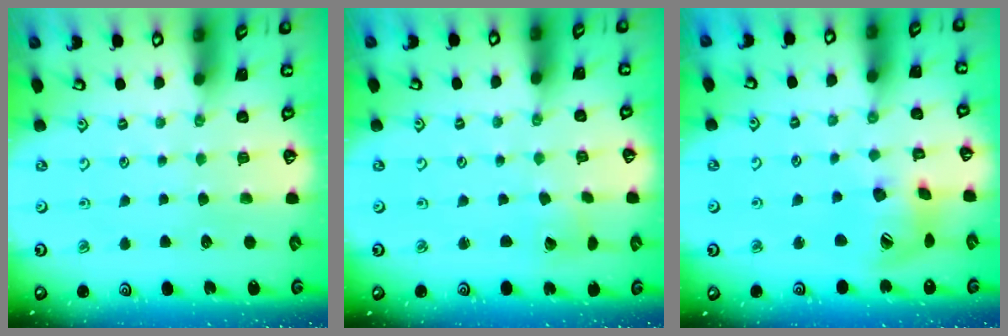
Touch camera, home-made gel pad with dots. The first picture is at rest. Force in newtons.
{"total": 2.7, "press": 2.7, "slide": 0.2}
{"total": 14.6, "press": 14.5, "slide": 1.8}